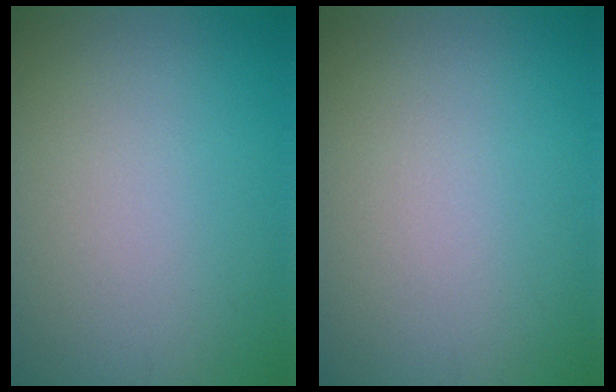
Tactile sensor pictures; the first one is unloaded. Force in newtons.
{"total": 0.0}